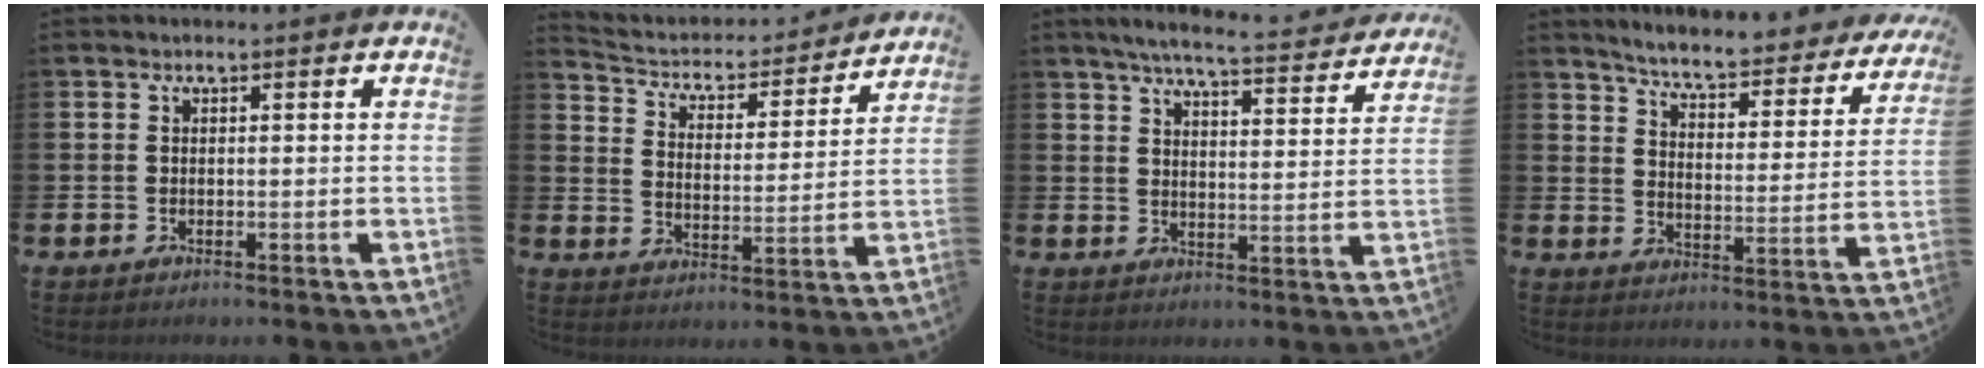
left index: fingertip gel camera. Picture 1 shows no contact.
{"total": 4.1, "force": [3.7, 1.4, 0.9], "torque": [-0.051, -0.037, 0.054]}
{"total": 6.3, "force": [5.8, 0.2, 2.5], "torque": [-0.057, -0.039, 0.097]}
{"total": 5.7, "force": [5.4, 0.3, 1.8], "torque": [-0.060, -0.050, 0.084]}